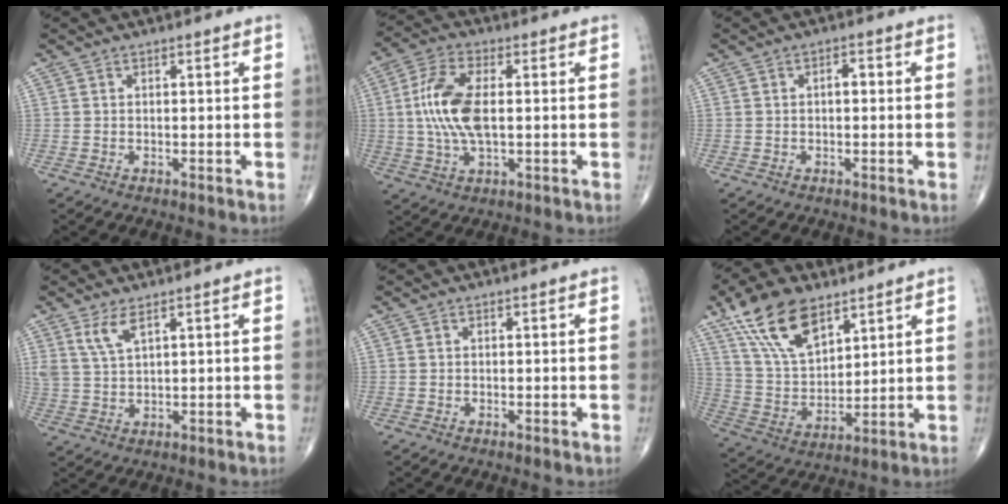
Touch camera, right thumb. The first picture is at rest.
{"total": 11.4, "force": [0.5, 5.1, 10.1], "torque": [-0.221, 0.008, 0.008]}
{"total": 1.7, "force": [0.1, 0.9, 1.5], "torque": [-0.017, 0.007, -0.003]}
{"total": 4.2, "force": [2.6, 1.2, 3.0], "torque": [-0.068, -0.014, 0.060]}
{"total": 0.0}
{"total": 15.6, "force": [9.7, 7.6, 9.7], "torque": [-0.156, -0.032, 0.189]}